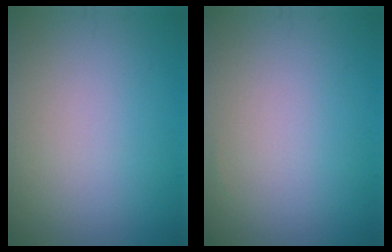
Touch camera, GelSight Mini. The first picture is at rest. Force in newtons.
{"total": 0.0}